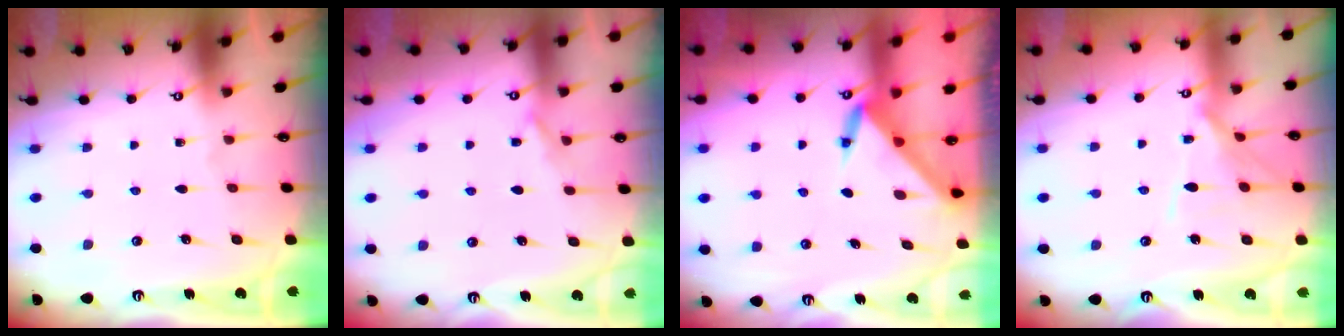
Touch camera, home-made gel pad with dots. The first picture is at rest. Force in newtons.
{"total": 5.5, "press": 5.4, "slide": 0.7}
{"total": 3.2, "press": 3.2, "slide": 0.1}
{"total": 11.3, "press": 11.3, "slide": 0.9}